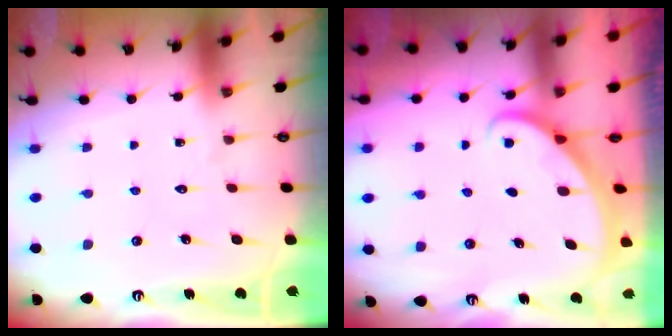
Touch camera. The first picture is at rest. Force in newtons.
{"total": 2.1, "press": 2.1, "slide": 0.1}